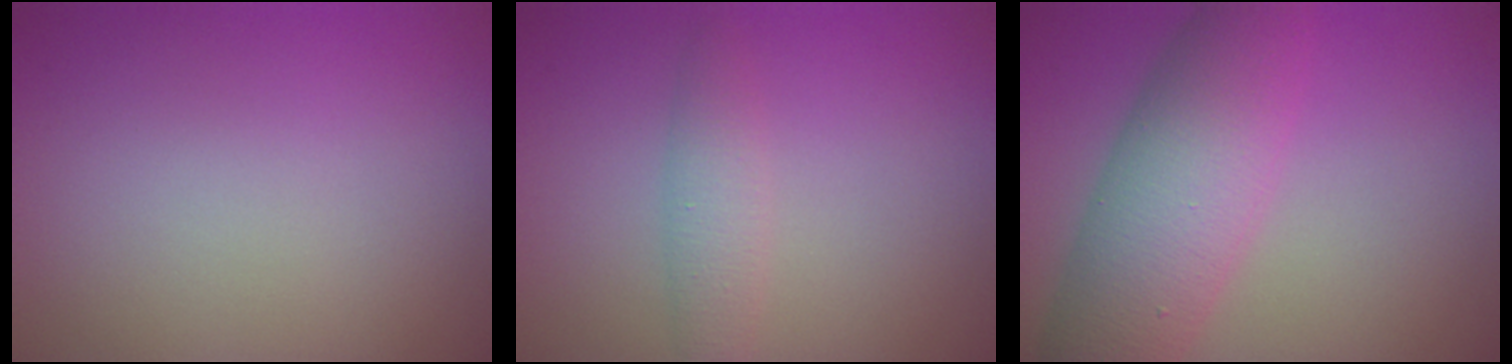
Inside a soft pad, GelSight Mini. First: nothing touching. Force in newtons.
{"total": 2.0, "press": 2.0, "slide": 0.1}
{"total": 7.5, "press": 7.5, "slide": 0.1}